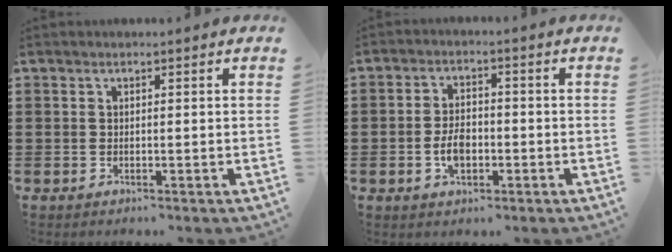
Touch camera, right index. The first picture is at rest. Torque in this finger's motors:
{"motor_torque": [1.09, 1.04, 0.34, 0.12]}